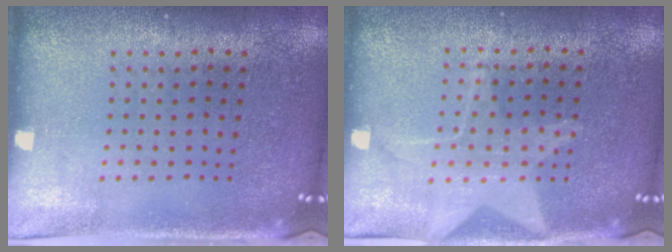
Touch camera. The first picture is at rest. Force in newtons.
{"total": 1.3, "press": 1.3, "slide": 0.1}